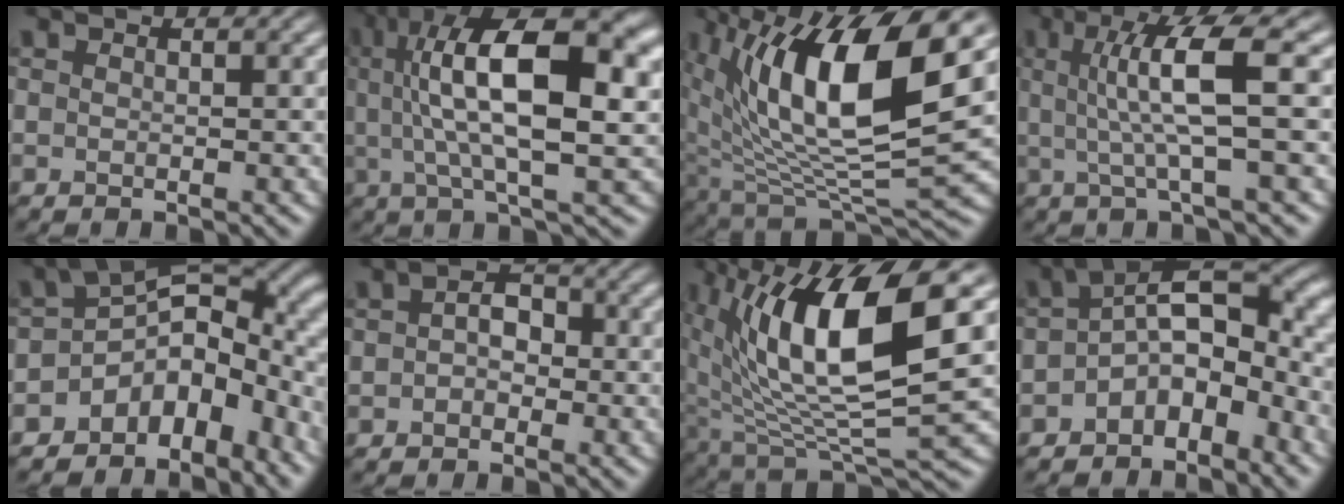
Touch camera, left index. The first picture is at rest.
{"total": 13.5, "force": [2.7, 4.6, 12.4], "torque": [-0.211, 0.017, 0.043]}
{"total": 14.9, "force": [5.1, 5.5, 12.9], "torque": [-0.233, -0.002, 0.091]}
{"total": 6.7, "force": [1.0, 1.1, 6.6], "torque": [-0.121, 0.008, 0.018]}
{"total": 10.1, "force": [-4.4, 6.8, 6.0], "torque": [-0.070, -0.004, -0.082]}
{"total": 2.7, "force": [-0.2, 2.0, 1.8], "torque": [-0.026, 0.006, -0.012]}
{"total": 14.1, "force": [3.8, 4.6, 12.7], "torque": [-0.226, 0.003, 0.071]}
{"total": 8.0, "force": [-2.5, 4.5, 6.2], "torque": [-0.080, 0.014, -0.052]}